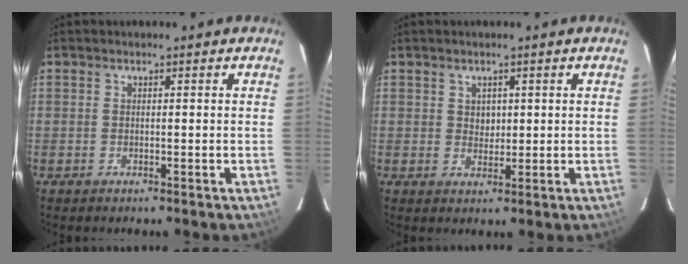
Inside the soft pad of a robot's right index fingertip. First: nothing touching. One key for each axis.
{"total": 2.3, "fx": 0.8, "fy": 2.0, "fz": 0.8, "tx": -0.008, "ty": 0.005, "tz": 0.016}